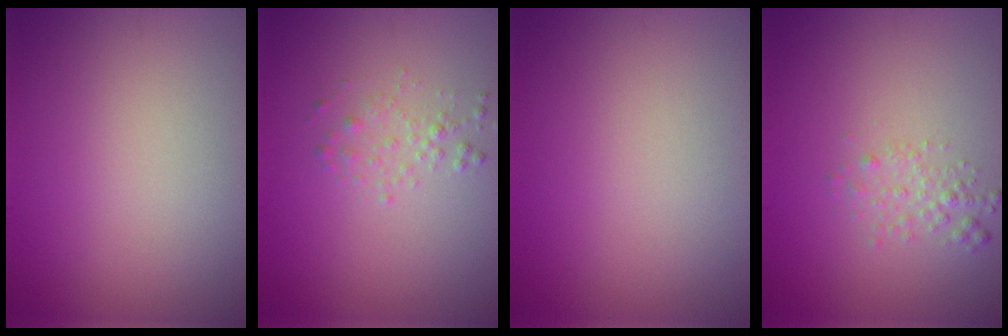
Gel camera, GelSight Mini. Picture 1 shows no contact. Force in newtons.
{"total": 1.3, "press": 1.3, "slide": 0.0}
{"total": 0.0}
{"total": 1.6, "press": 1.6, "slide": 0.1}